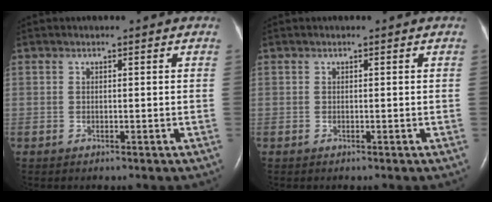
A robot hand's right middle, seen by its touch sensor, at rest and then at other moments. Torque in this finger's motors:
{"motor_torque": [0.00, -0.01, 0.00, 0.01]}